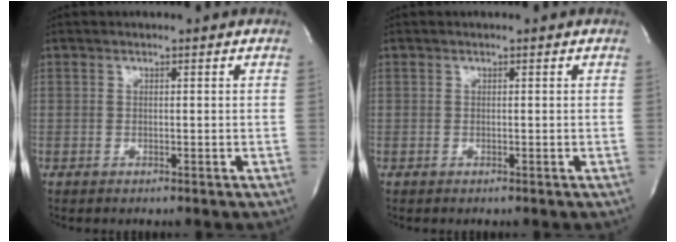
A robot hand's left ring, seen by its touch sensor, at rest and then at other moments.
{"total": 0.0}